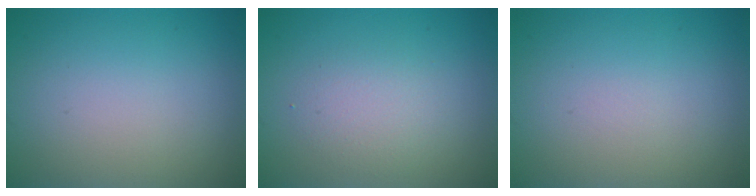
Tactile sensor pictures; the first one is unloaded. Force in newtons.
{"total": 2.2, "press": 2.2, "slide": 0.2}
{"total": 0.0}